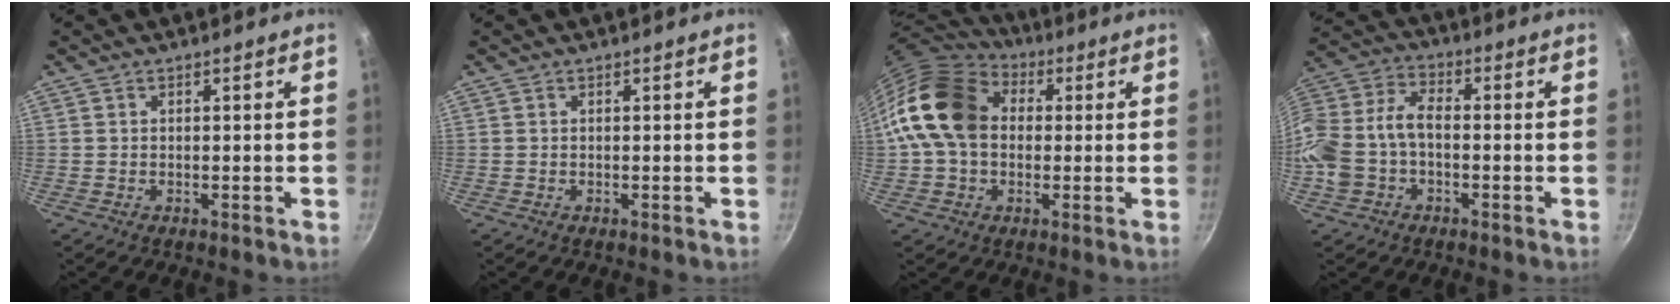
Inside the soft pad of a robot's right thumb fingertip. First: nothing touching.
{"total": 0.0}
{"total": 17.5, "force": [2.1, 13.0, 11.5], "torque": [-0.193, 0.030, 0.024]}
{"total": 13.4, "force": [-2.3, 8.9, 9.7], "torque": [-0.195, 0.043, -0.056]}